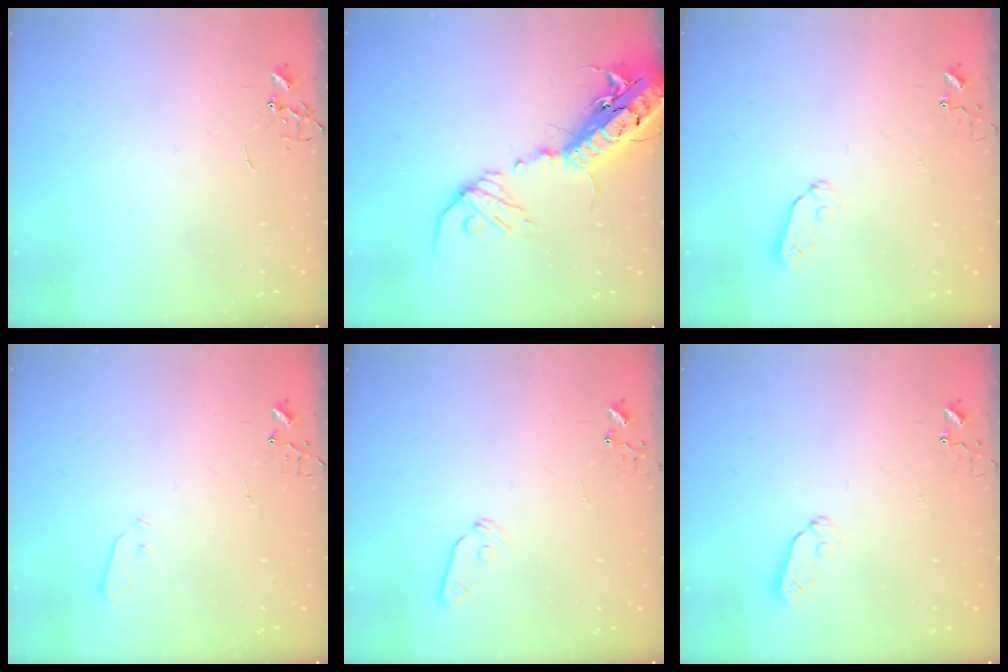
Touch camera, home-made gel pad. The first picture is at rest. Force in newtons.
{"total": 23.9, "press": 23.3, "slide": 5.5}
{"total": 3.7, "press": 3.6, "slide": 0.5}
{"total": 2.9, "press": 2.8, "slide": 0.8}
{"total": 6.0, "press": 5.9, "slide": 0.9}
{"total": 3.7, "press": 3.6, "slide": 0.5}